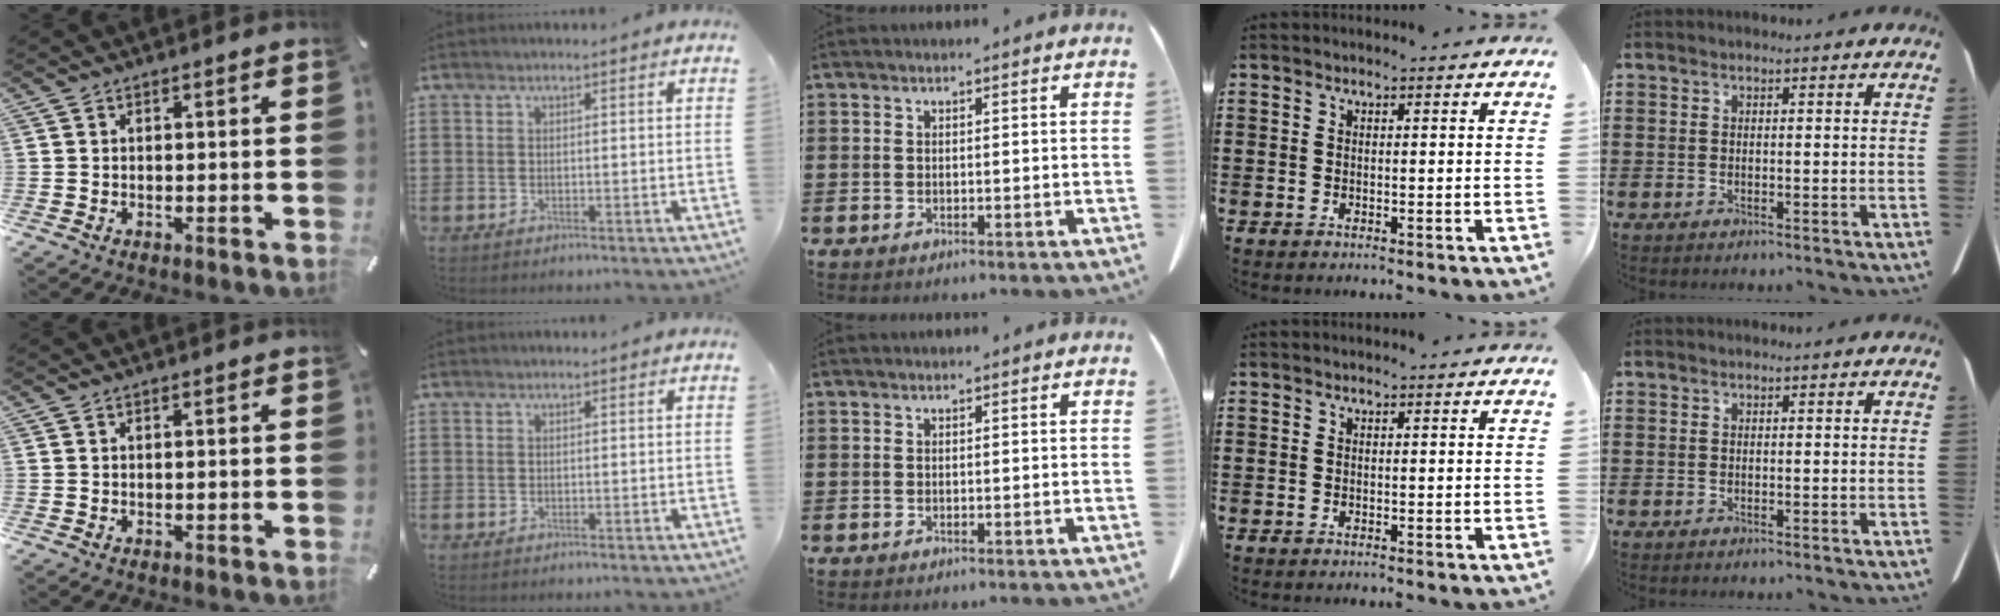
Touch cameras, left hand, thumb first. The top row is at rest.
{}